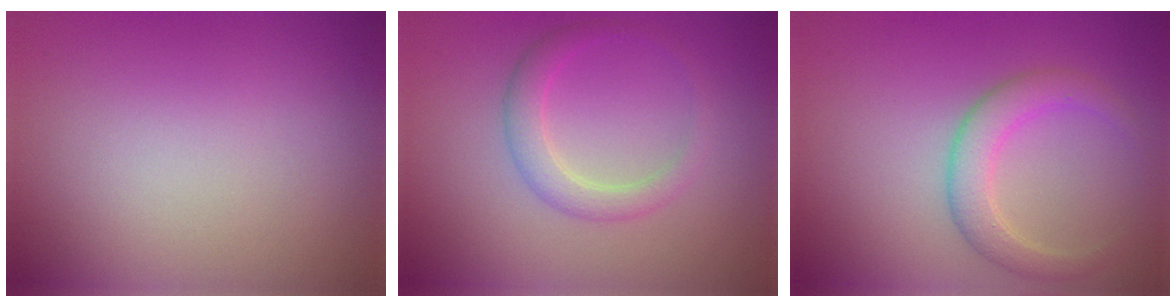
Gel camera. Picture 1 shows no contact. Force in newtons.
{"total": 2.4, "press": 2.4, "slide": 0.1}
{"total": 3.2, "press": 3.2, "slide": 0.1}